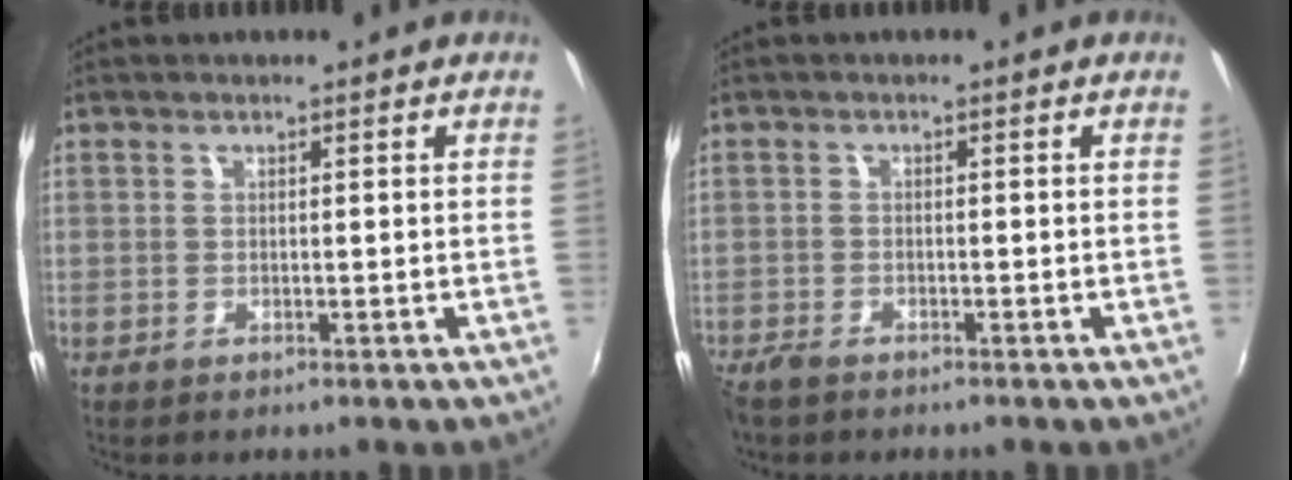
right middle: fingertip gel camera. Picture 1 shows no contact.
{"total": 2.7, "force": [-2.4, 1.0, 0.9], "torque": [-0.029, -0.010, -0.050]}